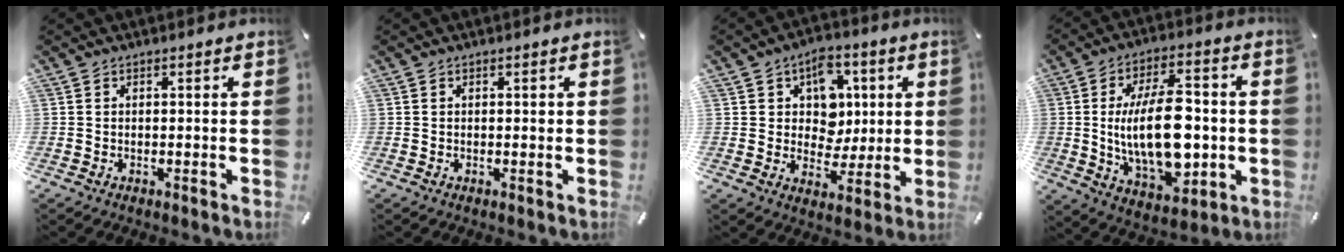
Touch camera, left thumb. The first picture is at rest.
{"total": 0.5, "force": [0.1, 0.4, 0.4], "torque": [-0.008, 0.000, 0.003]}
{"total": 10.1, "force": [2.9, 8.8, 4.0], "torque": [-0.052, -0.011, 0.053]}
{"total": 20.1, "force": [-0.7, 10.5, 17.1], "torque": [-0.310, -0.010, -0.012]}